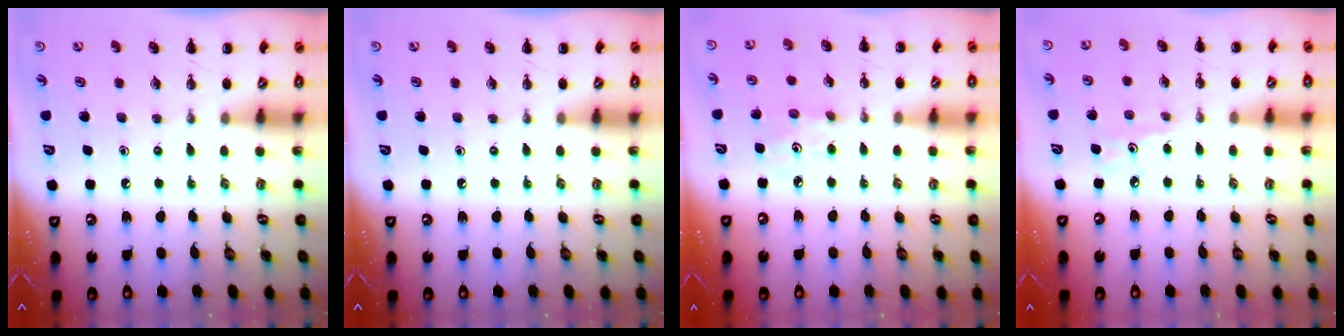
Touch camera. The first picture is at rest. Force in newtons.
{"total": 0.0}
{"total": 3.5, "press": 3.4, "slide": 1.0}
{"total": 4.4, "press": 4.2, "slide": 1.4}